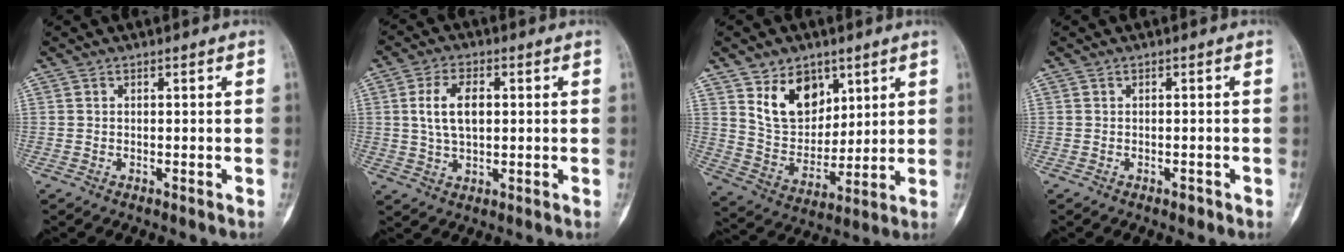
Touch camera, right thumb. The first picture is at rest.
{"total": 7.7, "force": [1.2, 4.4, 6.3], "torque": [-0.111, 0.004, 0.024]}
{"total": 12.5, "force": [6.4, 8.6, 6.5], "torque": [-0.074, -0.045, 0.129]}
{"total": 1.2, "force": [-0.7, 0.6, 0.7], "torque": [-0.008, 0.002, -0.009]}